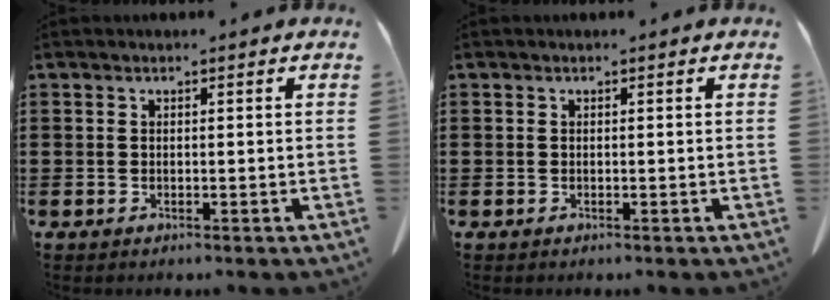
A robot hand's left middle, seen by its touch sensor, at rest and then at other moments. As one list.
[{"total": 0.0}]